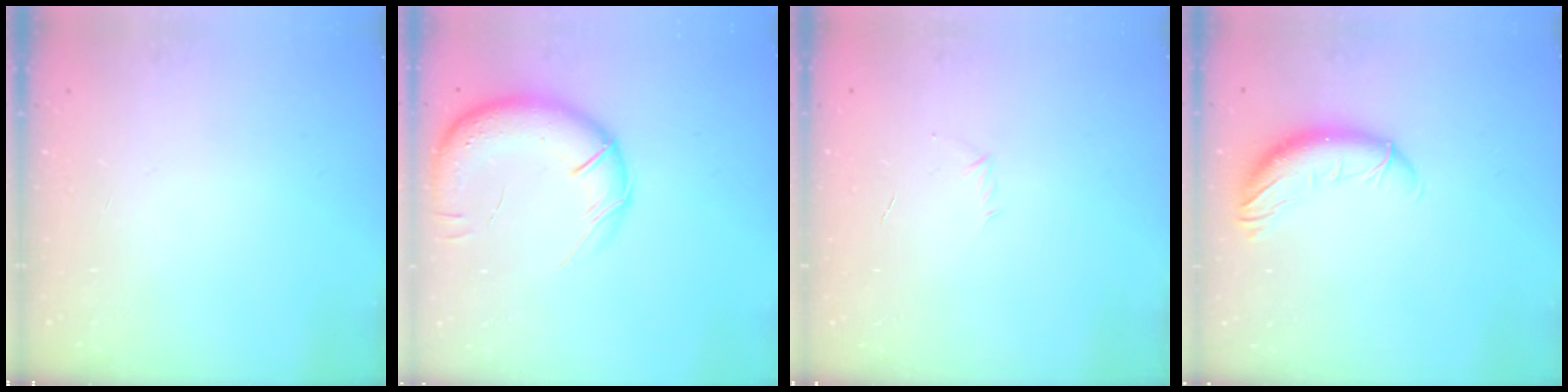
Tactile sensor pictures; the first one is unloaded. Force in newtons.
{"total": 15.8, "press": 15.3, "slide": 4.0}
{"total": 2.9, "press": 2.8, "slide": 0.7}
{"total": 10.5, "press": 10.4, "slide": 1.7}